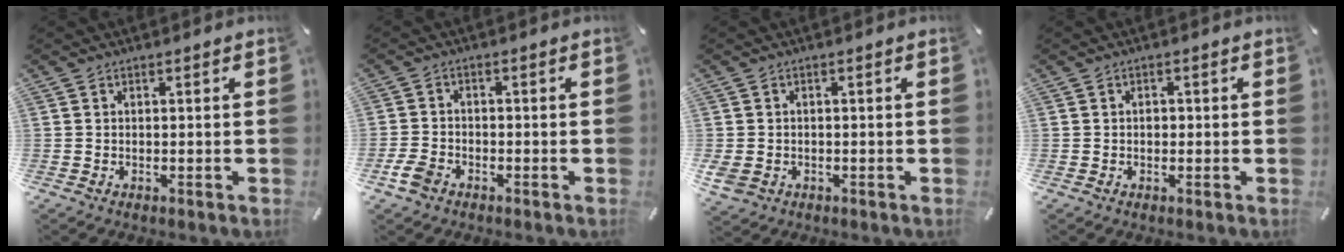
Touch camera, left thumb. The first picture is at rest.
{"total": 4.2, "force": [-2.3, 2.9, 1.9], "torque": [-0.050, 0.005, -0.047]}
{"total": 2.9, "force": [-0.9, 2.4, 1.3], "torque": [-0.037, -0.001, -0.018]}
{"total": 1.1, "force": [-0.1, 0.9, 0.6], "torque": [-0.013, 0.003, -0.003]}